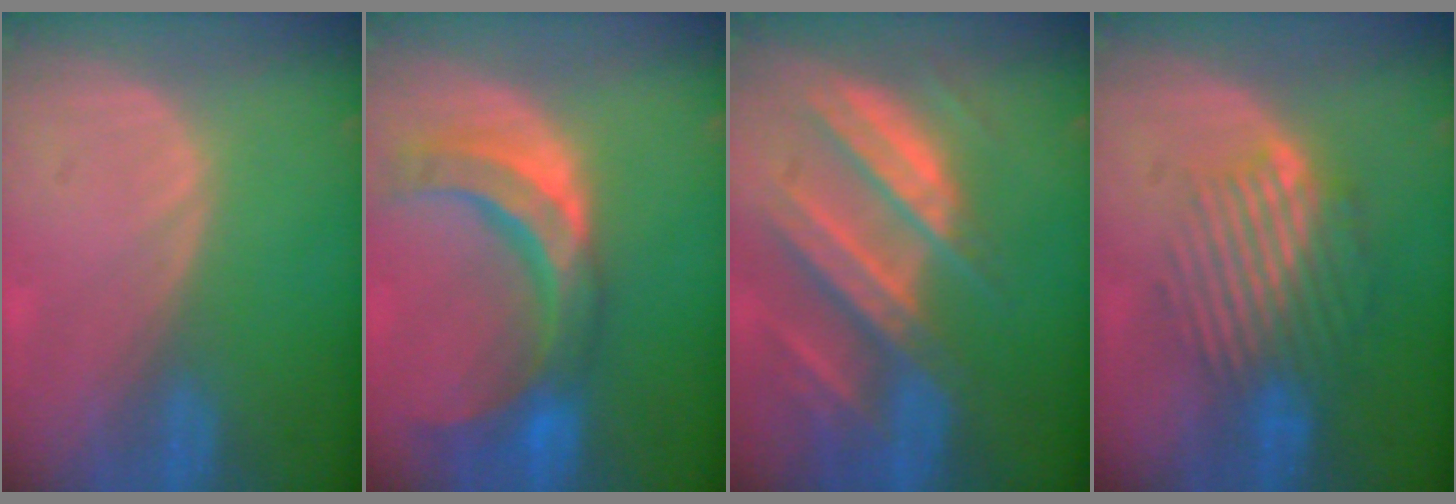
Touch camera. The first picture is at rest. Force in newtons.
{"total": 11.1, "press": 9.5, "slide": 5.7}
{"total": 10.6, "press": 9.3, "slide": 5.0}
{"total": 9.2, "press": 8.0, "slide": 4.7}